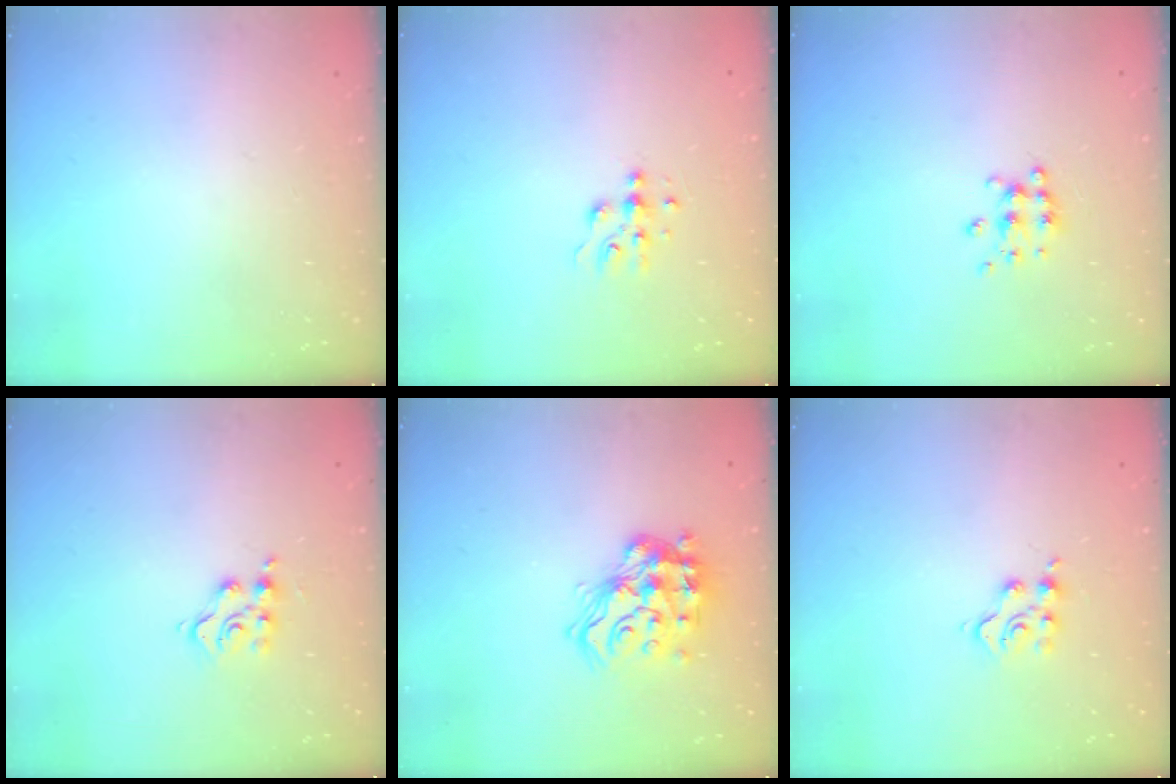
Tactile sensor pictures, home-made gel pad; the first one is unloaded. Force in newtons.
{"total": 6.7, "press": 6.7, "slide": 0.7}
{"total": 6.4, "press": 6.4, "slide": 0.6}
{"total": 5.5, "press": 5.5, "slide": 0.1}
{"total": 16.0, "press": 15.9, "slide": 1.8}
{"total": 4.8, "press": 4.8, "slide": 0.2}